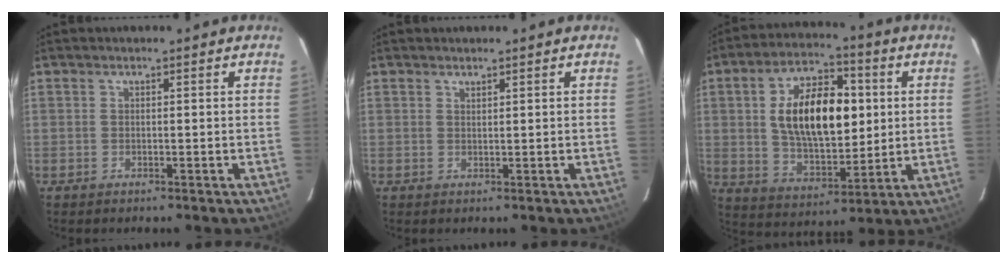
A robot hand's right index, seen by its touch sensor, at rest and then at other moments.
{"total": 0.7, "force": [0.7, 0.1, 0.2], "torque": [-0.003, -0.001, 0.013]}
{"total": 17.6, "force": [2.7, 9.4, 14.6], "torque": [-0.251, 0.021, 0.056]}